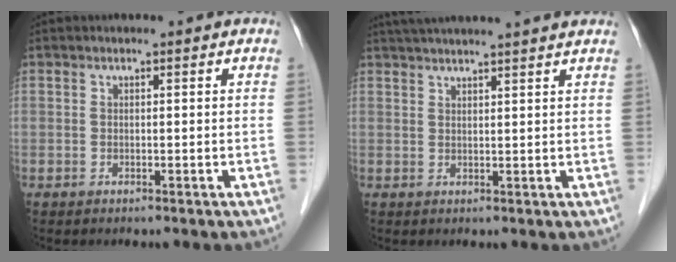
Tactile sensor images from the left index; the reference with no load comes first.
{"total": 11.9, "force": [10.6, -0.5, 5.4], "torque": [-0.092, 0.035, 0.141]}